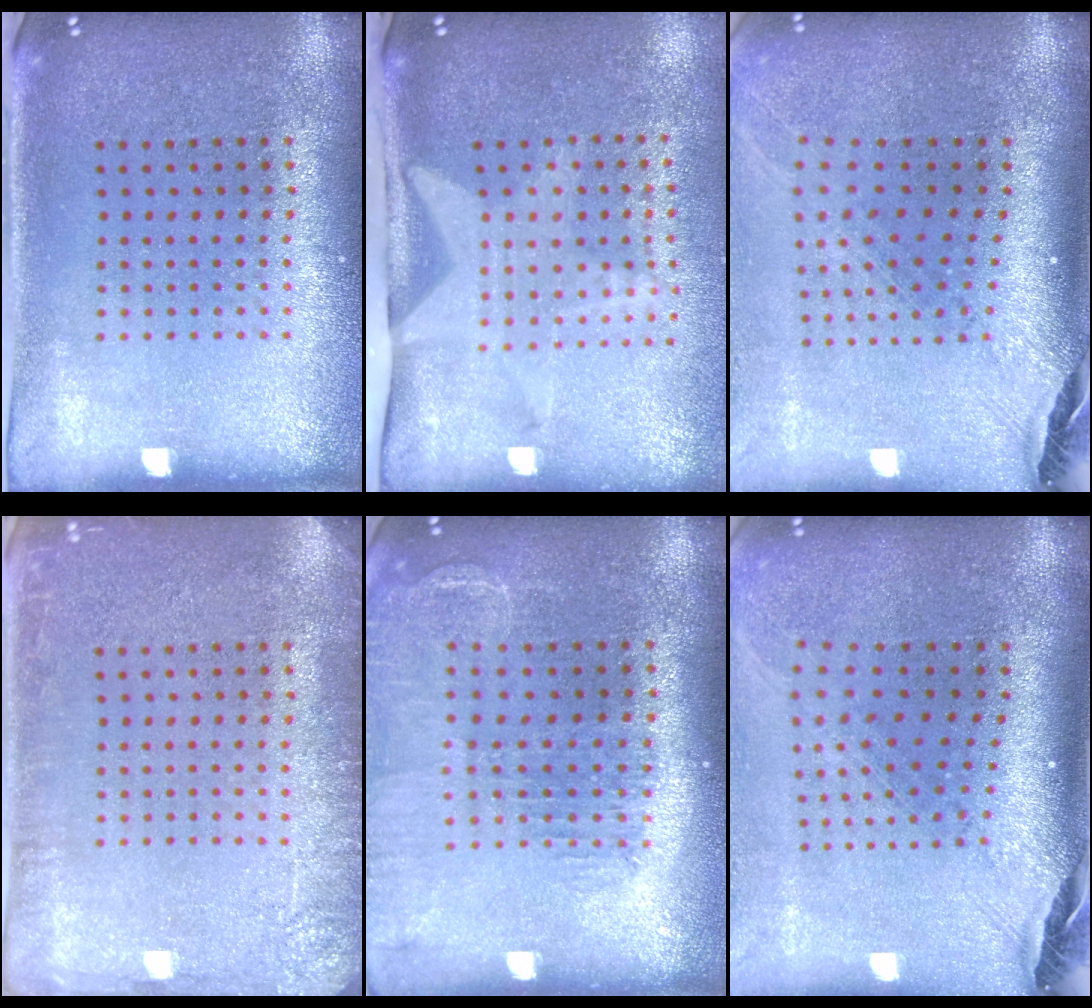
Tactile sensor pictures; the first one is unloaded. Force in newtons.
{"total": 2.0, "press": 1.5, "slide": 1.3}
{"total": 1.8, "press": 1.5, "slide": 0.9}
{"total": 2.6, "press": 2.5, "slide": 0.5}
{"total": 1.5, "press": 1.4, "slide": 0.3}
{"total": 2.2, "press": 1.8, "slide": 1.4}